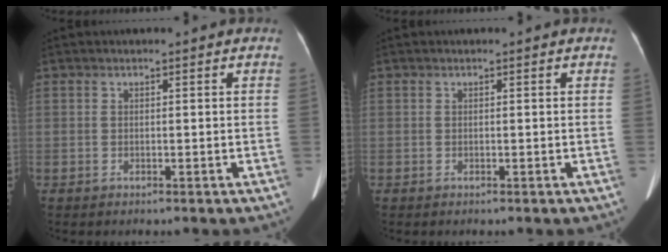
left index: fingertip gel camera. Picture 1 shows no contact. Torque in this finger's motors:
{"motor_torque": [0.11, 0.12, 0.01, 0.01]}